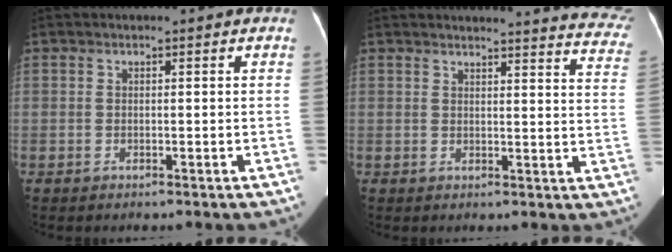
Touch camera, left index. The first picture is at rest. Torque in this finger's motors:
{"motor_torque": [0.89, -1.25, 0.03, 0.00]}